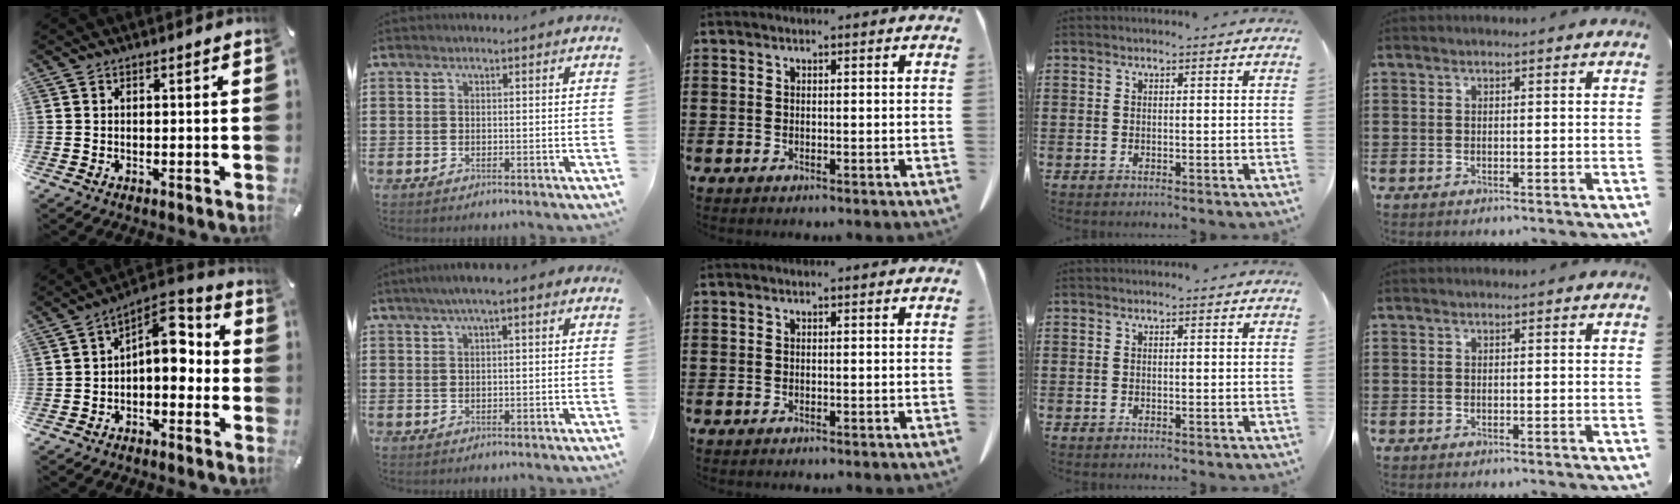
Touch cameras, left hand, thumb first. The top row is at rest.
{"thumb": {"total": 9.1, "force": [1.1, 5.4, 7.2], "torque": [-0.087, -0.021, 0.010]}, "index": {"total": 2.0, "force": [0.0, 0.4, 1.9], "torque": [-0.034, 0.004, -0.003]}}